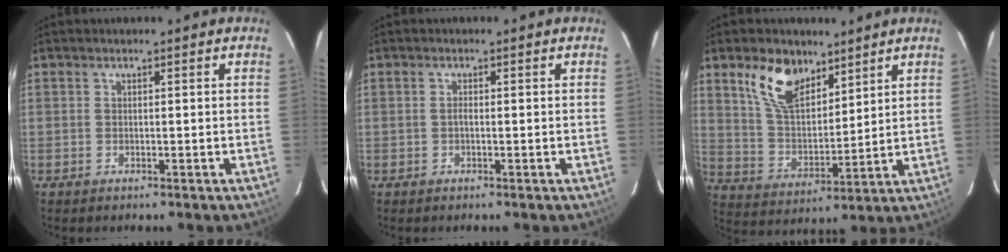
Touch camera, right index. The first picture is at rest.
{"total": 0.7, "force": [-0.1, 0.3, 0.6], "torque": [-0.012, 0.003, -0.004]}
{"total": 12.3, "force": [7.8, 6.3, 7.1], "torque": [-0.136, 0.011, 0.155]}